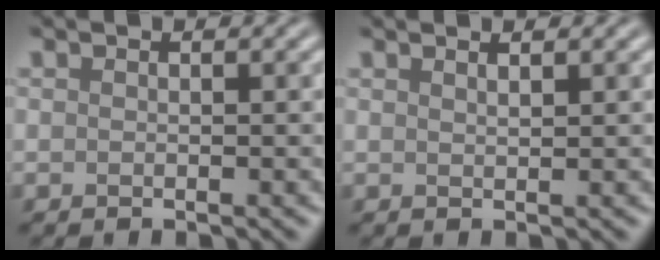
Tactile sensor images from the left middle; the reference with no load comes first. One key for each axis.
{"total": 1.0, "fx": 0.8, "fy": 0.3, "fz": 0.5, "tx": -0.001, "ty": 0.001, "tz": 0.010}